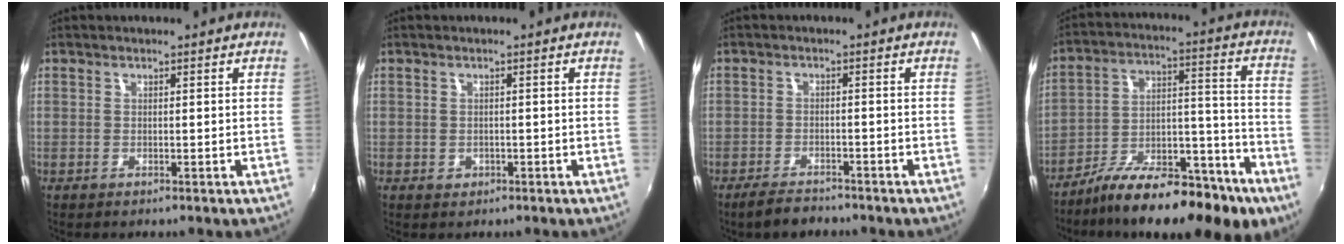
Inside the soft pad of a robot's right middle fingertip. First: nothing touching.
{"total": 1.5, "force": [-0.4, 1.3, 0.4], "torque": [-0.007, -0.003, -0.004]}
{"total": 4.5, "force": [-3.8, 1.6, 1.7], "torque": [-0.051, -0.004, -0.065]}
{"total": 21.9, "force": [-14.3, 6.9, 15.0], "torque": [-0.233, -0.020, -0.222]}